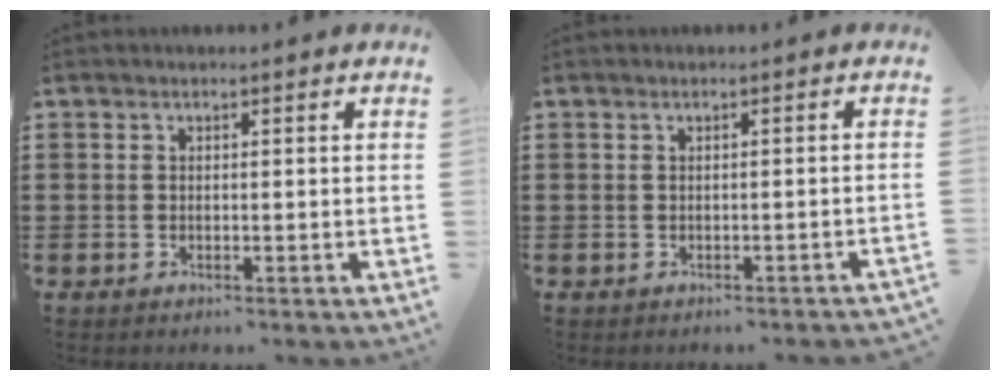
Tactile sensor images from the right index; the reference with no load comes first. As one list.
[{"total": 0.7, "force": [-0.6, 0.0, 0.3], "torque": [-0.008, -0.001, -0.013]}]